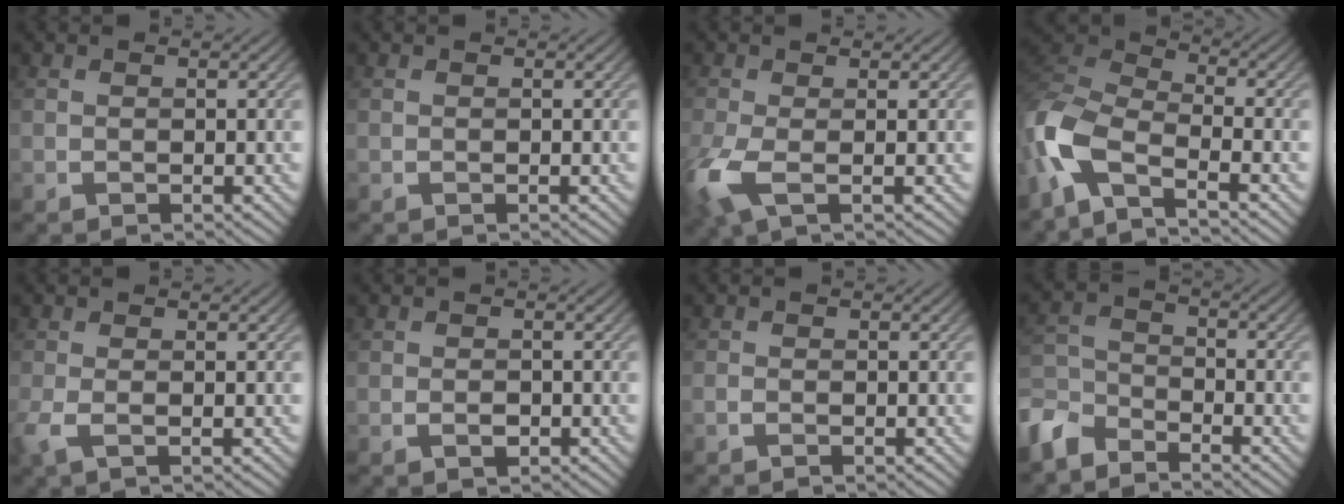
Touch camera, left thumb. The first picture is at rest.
{"total": 0.0}
{"total": 5.3, "force": [-1.4, 2.1, 4.7], "torque": [-0.129, -0.016, -0.031]}
{"total": 10.5, "force": [-5.7, 4.3, 7.7], "torque": [-0.181, -0.008, -0.135]}
{"total": 2.4, "force": [-0.7, 0.7, 2.1], "torque": [-0.060, -0.007, -0.020]}
{"total": 1.3, "force": [-0.6, 0.8, 0.9], "torque": [-0.015, -0.002, -0.010]}
{"total": 0.5, "force": [-0.4, 0.2, 0.3], "torque": [-0.008, 0.000, -0.010]}
{"total": 5.7, "force": [-4.8, 2.5, 1.8], "torque": [-0.047, -0.003, -0.117]}